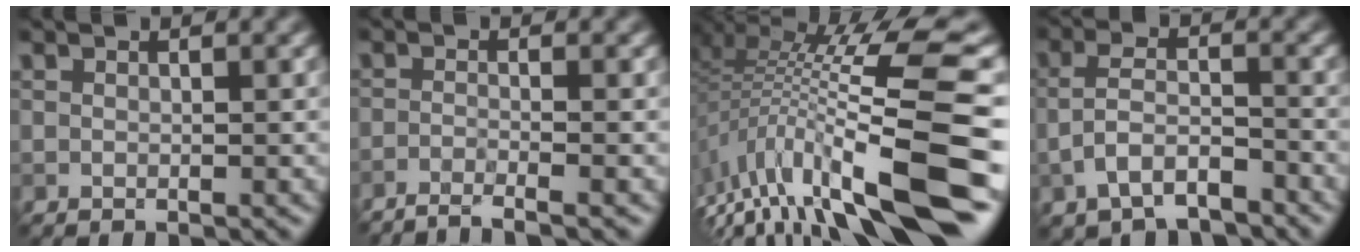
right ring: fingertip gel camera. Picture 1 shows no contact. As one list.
[{"total": 3.4, "force": [-2.7, 0.4, 2.0], "torque": [-0.035, 0.001, -0.059]}, {"total": 14.6, "force": [-5.0, 2.7, 13.4], "torque": [-0.230, 0.016, -0.080]}, {"total": 4.8, "force": [-2.7, 2.2, 3.2], "torque": [-0.064, 0.002, -0.061]}]